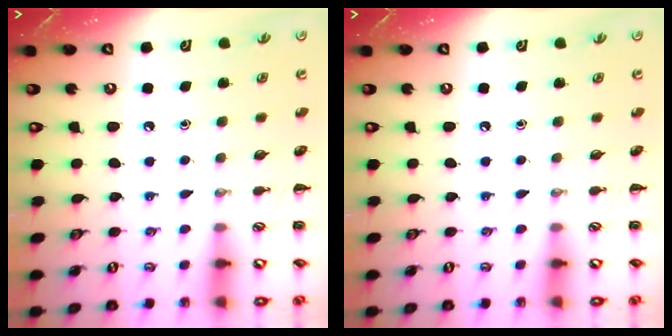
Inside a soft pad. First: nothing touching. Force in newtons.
{"total": 0.0}